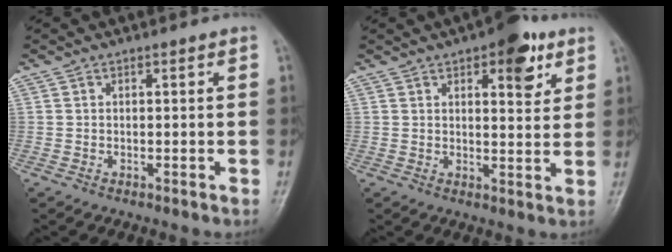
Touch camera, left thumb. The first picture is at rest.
{"total": 8.8, "force": [4.6, 3.7, 6.5], "torque": [-0.060, -0.017, 0.056]}